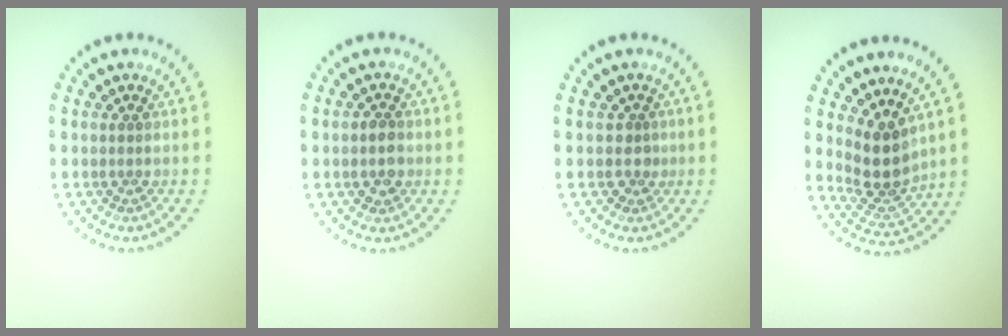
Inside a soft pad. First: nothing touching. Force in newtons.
{"total": 1.9, "press": 1.9, "slide": 0.3}
{"total": 1.1, "press": 0.7, "slide": 0.8}
{"total": 3.9, "press": 3.0, "slide": 2.4}